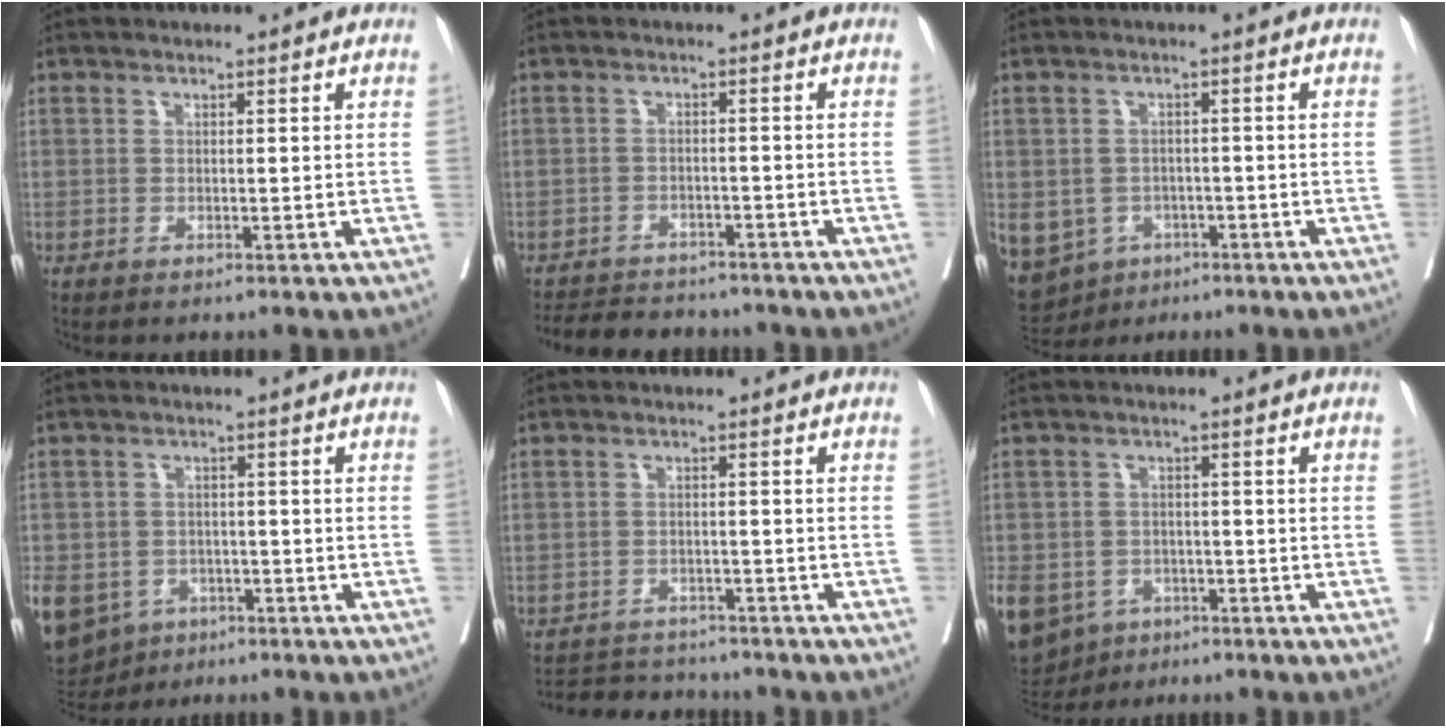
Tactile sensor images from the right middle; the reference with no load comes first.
{"total": 8.7, "force": [-8.0, 2.7, 2.1], "torque": [-0.034, 0.001, -0.110]}
{"total": 14.8, "force": [-6.8, 12.2, 4.9], "torque": [-0.183, -0.007, -0.089]}
{"total": 13.4, "force": [-7.0, 10.4, 4.8], "torque": [-0.158, -0.009, -0.100]}
{"total": 7.3, "force": [-7.0, 1.7, 0.9], "torque": [-0.013, 0.007, -0.101]}
{"total": 12.3, "force": [-6.7, 9.4, 4.2], "torque": [-0.133, -0.008, -0.096]}